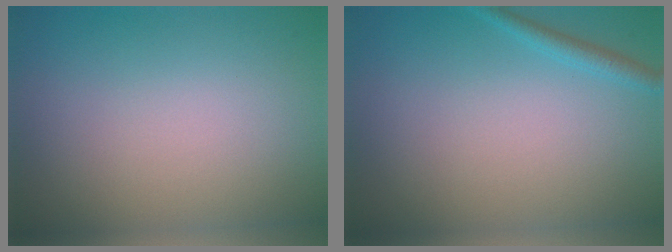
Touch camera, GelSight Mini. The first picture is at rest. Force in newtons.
{"total": 1.3, "press": 1.3, "slide": 0.1}